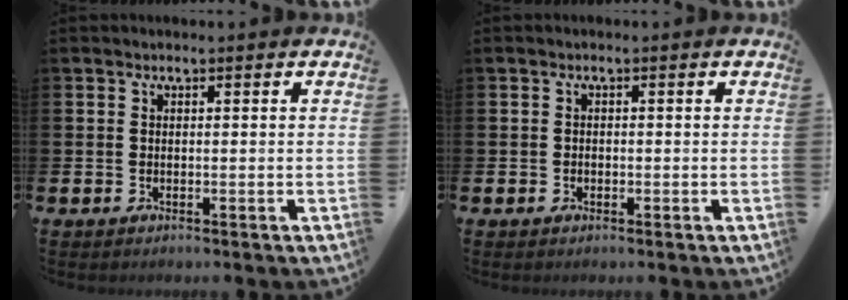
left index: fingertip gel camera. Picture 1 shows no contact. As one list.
[{"total": 0.7, "force": [-0.3, 0.6, 0.2], "torque": [-0.008, 0.006, -0.007]}]